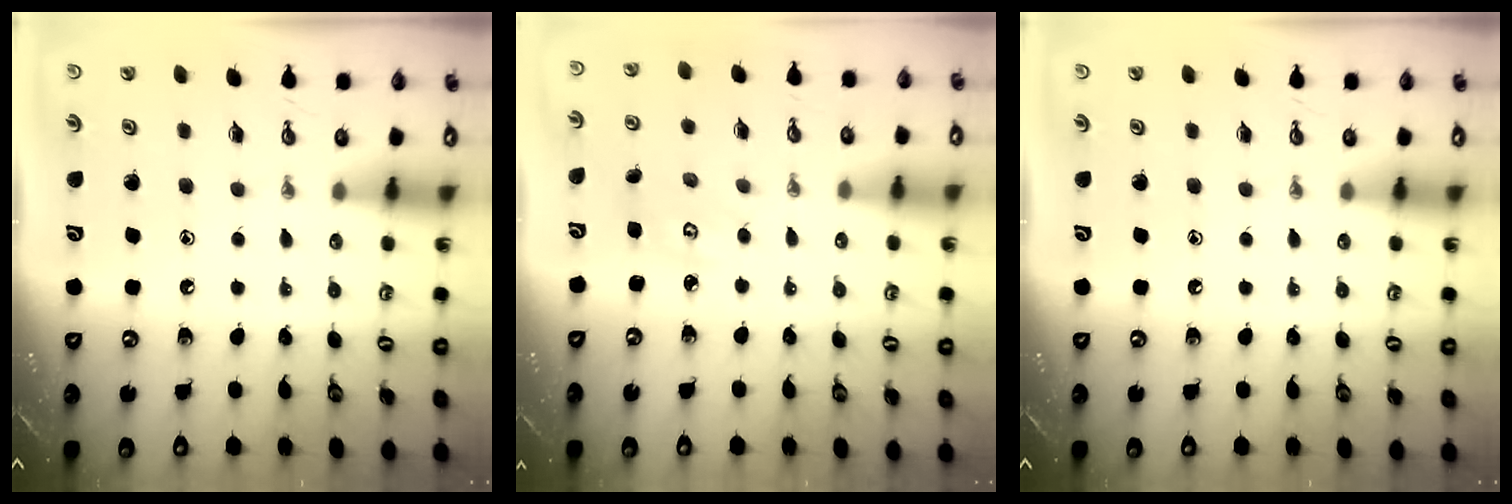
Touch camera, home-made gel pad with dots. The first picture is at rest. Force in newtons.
{"total": 2.9, "press": 2.9, "slide": 0.1}
{"total": 0.0}